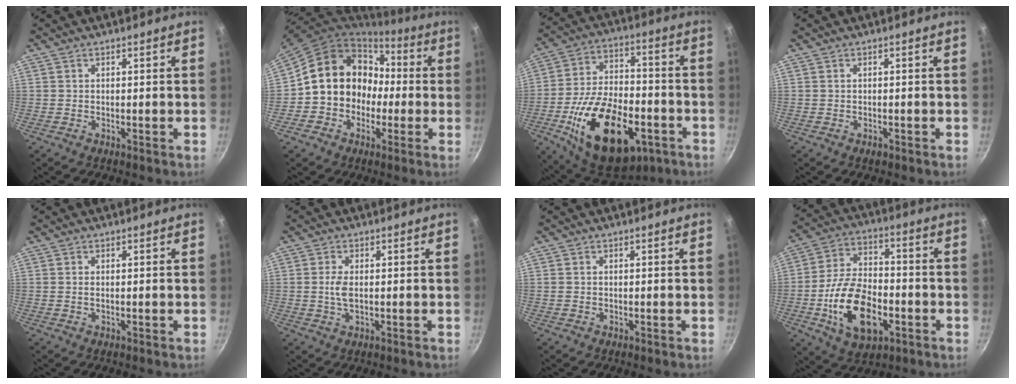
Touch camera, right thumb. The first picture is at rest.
{"total": 16.4, "force": [-0.6, 14.2, 8.3], "torque": [-0.101, 0.056, -0.011]}
{"total": 25.6, "force": [-9.6, 14.2, 19.0], "torque": [-0.297, 0.033, -0.144]}
{"total": 0.7, "force": [-0.4, 0.4, 0.3], "torque": [-0.007, 0.001, -0.007]}
{"total": 0.5, "force": [0.0, 0.3, 0.5], "torque": [-0.010, 0.001, -0.001]}
{"total": 3.1, "force": [0.0, 1.6, 2.7], "torque": [-0.059, 0.000, -0.002]}
{"total": 0.6, "force": [-0.1, 0.5, 0.2], "torque": [-0.004, 0.001, -0.001]}
{"total": 17.5, "force": [-5.2, 10.3, 13.1], "torque": [-0.217, 0.027, -0.089]}